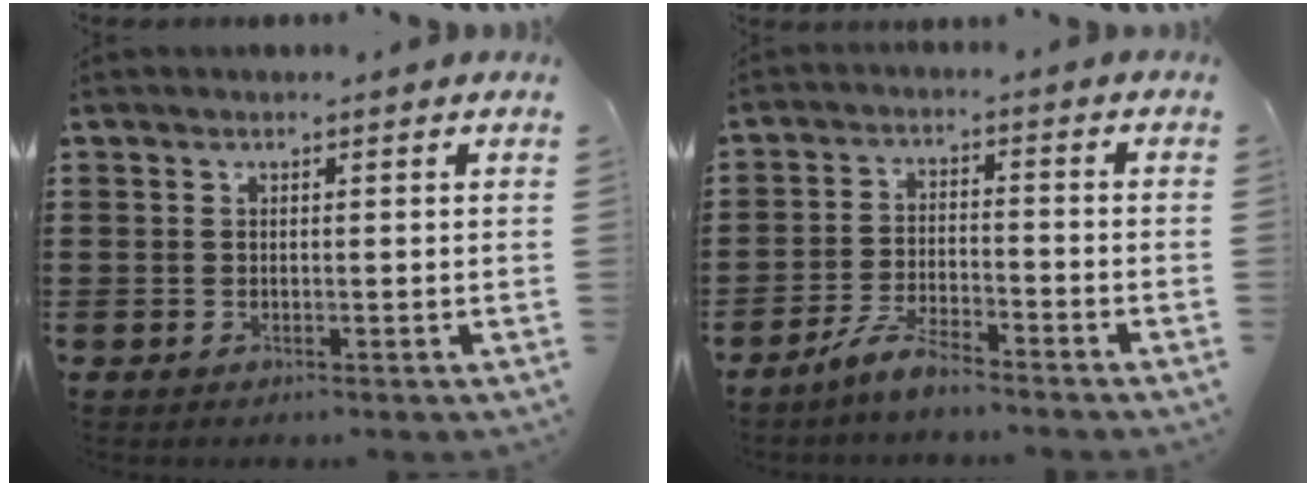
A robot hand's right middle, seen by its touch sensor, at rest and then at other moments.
{"total": 4.9, "force": [-4.3, 0.7, 2.3], "torque": [-0.057, 0.000, -0.086]}